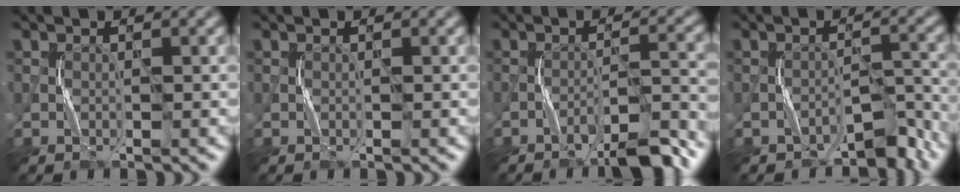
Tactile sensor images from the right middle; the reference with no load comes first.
{"total": 0.0}
{"total": 4.9, "force": [-3.9, 0.5, 2.9], "torque": [-0.040, 0.016, -0.062]}
{"total": 3.4, "force": [-3.0, 1.1, 1.2], "torque": [-0.008, 0.007, -0.043]}